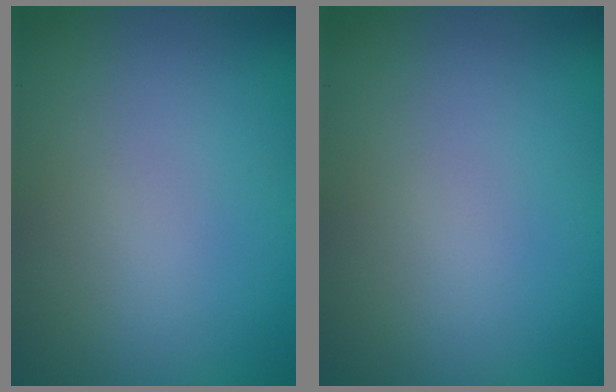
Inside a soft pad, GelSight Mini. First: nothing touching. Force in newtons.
{"total": 0.0}